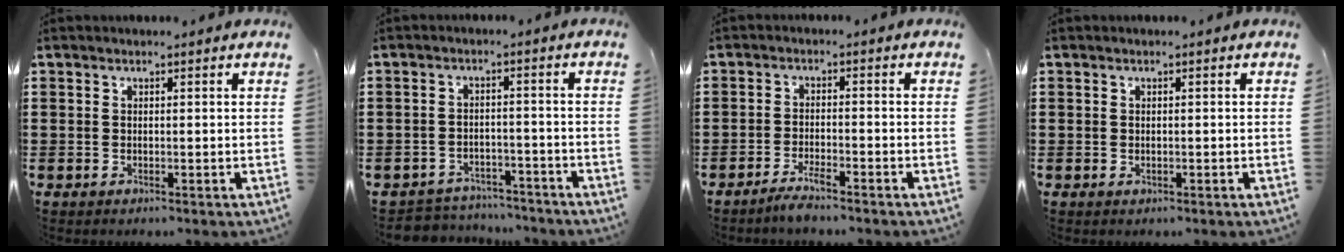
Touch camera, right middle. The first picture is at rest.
{"total": 3.7, "force": [-3.7, 0.6, -0.3], "torque": [-0.004, -0.001, -0.079]}
{"total": 2.7, "force": [-2.3, 0.0, 1.3], "torque": [-0.029, 0.000, -0.047]}
{"total": 0.0}